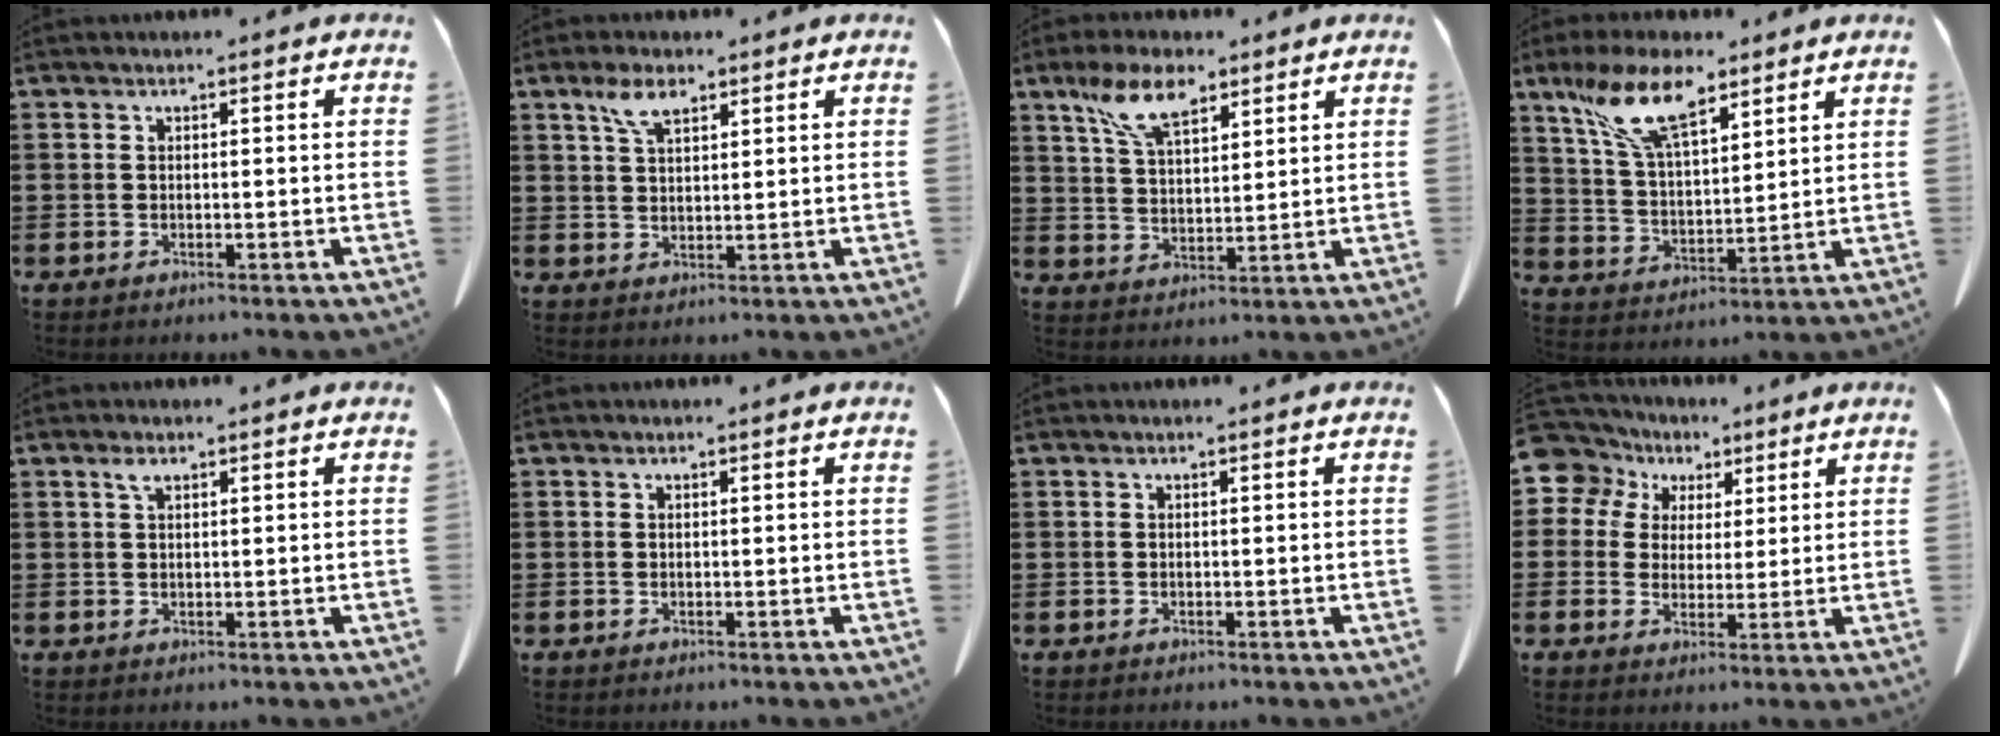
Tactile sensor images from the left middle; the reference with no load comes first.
{"total": 4.7, "force": [2.9, 1.7, 3.2], "torque": [-0.073, 0.006, 0.052]}
{"total": 8.5, "force": [5.7, 3.3, 5.4], "torque": [-0.122, 0.003, 0.104]}
{"total": 11.6, "force": [7.7, 4.2, 7.6], "torque": [-0.165, -0.009, 0.145]}
{"total": 1.6, "force": [0.9, 0.5, 1.3], "torque": [-0.029, 0.002, 0.016]}
{"total": 0.0}
{"total": 0.0}
{"total": 7.3, "force": [3.8, 6.0, 1.6], "torque": [-0.072, -0.012, 0.070]}